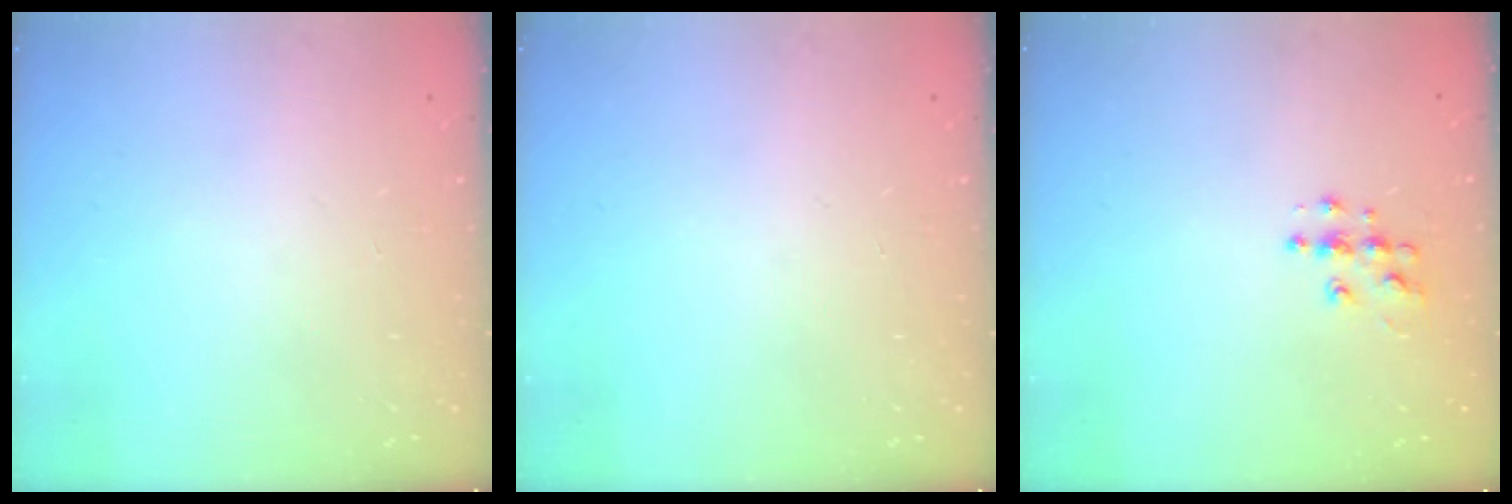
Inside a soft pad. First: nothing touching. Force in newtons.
{"total": 0.0}
{"total": 6.2, "press": 6.2, "slide": 0.2}